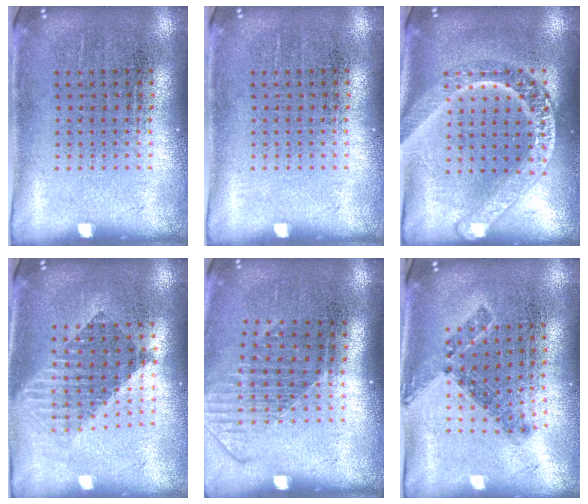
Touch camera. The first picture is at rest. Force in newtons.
{"total": 0.0}
{"total": 3.1, "press": 3.1, "slide": 0.3}
{"total": 1.6, "press": 1.4, "slide": 0.9}
{"total": 1.6, "press": 1.2, "slide": 1.0}
{"total": 0.8, "press": 0.8, "slide": 0.3}